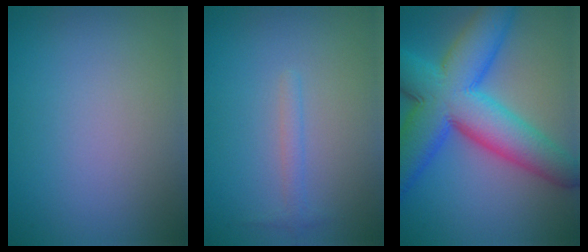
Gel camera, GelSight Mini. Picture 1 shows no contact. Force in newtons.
{"total": 1.1, "press": 1.1, "slide": 0.0}
{"total": 12.6, "press": 12.6, "slide": 0.2}